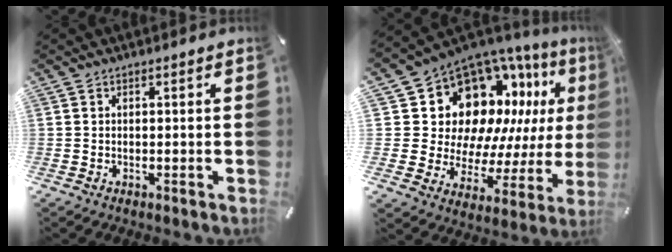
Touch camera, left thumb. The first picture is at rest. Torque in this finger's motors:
{"motor_torque": [2.51, 2.51, 1.55, -1.22, 0.16]}